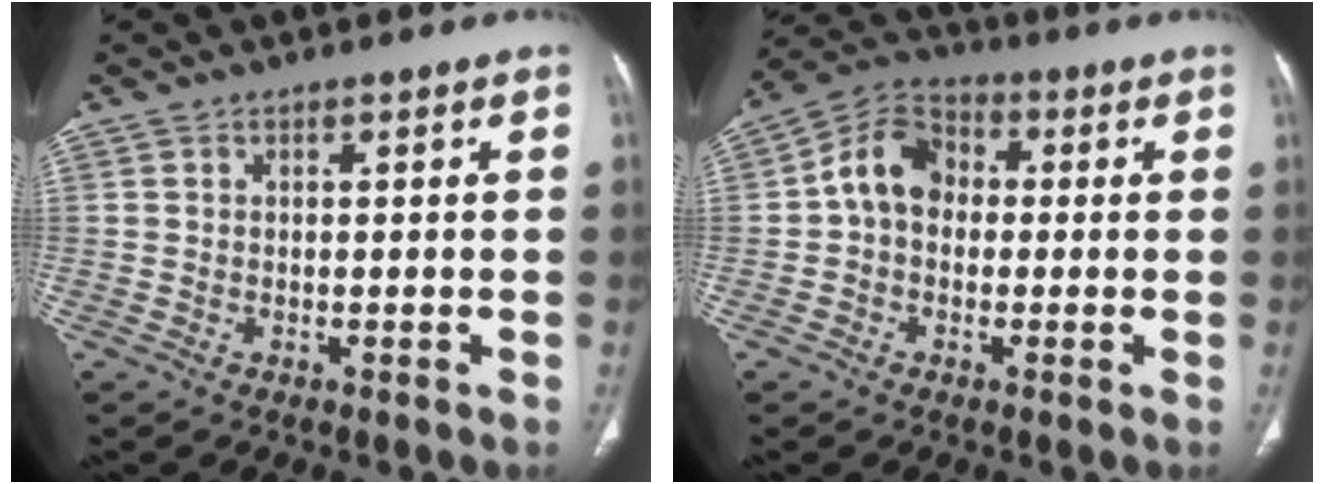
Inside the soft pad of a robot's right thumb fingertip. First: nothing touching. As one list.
[{"total": 9.1, "force": [0.1, 7.2, 5.7], "torque": [-0.081, 0.031, -0.013]}]